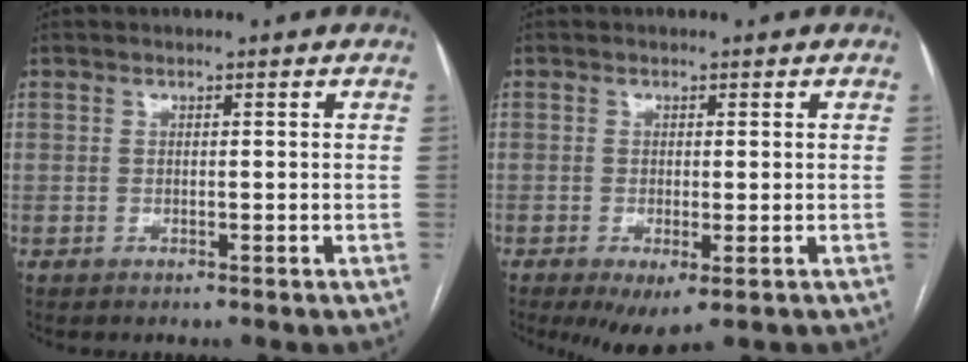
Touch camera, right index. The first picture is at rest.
{"total": 4.8, "force": [-2.4, 1.4, 3.9], "torque": [-0.054, -0.013, -0.029]}